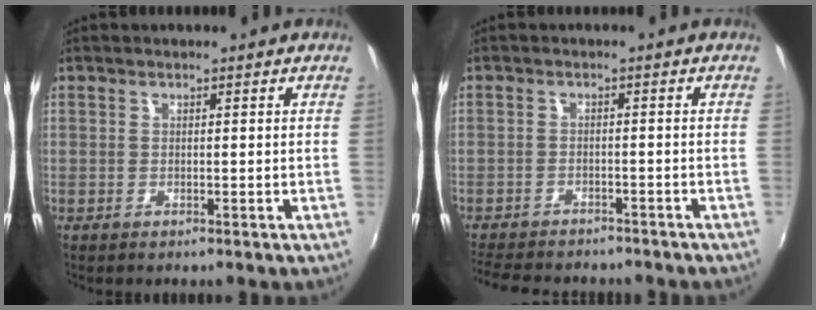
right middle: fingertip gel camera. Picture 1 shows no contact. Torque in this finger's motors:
{"motor_torque": [1.05, -1.09, 0.44, 0.10]}